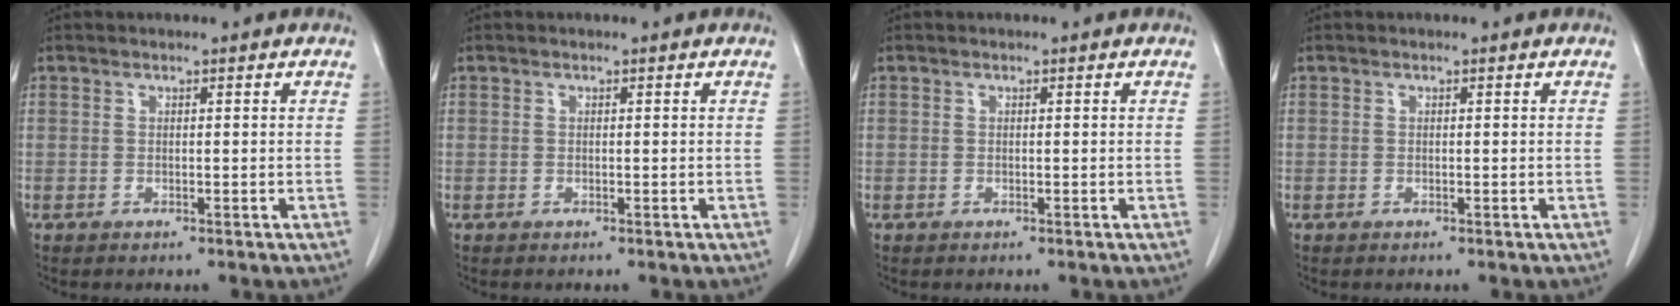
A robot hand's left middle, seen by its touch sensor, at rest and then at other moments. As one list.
[{"total": 0.0}, {"total": 0.0}, {"total": 0.0}]